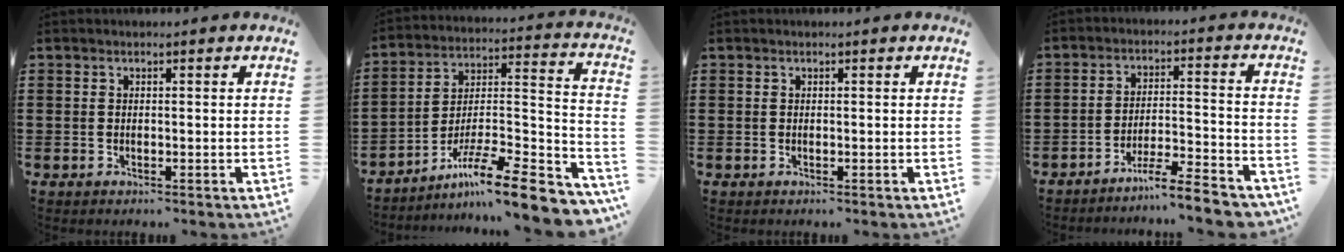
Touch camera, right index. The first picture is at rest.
{"total": 12.4, "force": [-9.1, 1.2, 8.4], "torque": [-0.129, 0.014, -0.167]}
{"total": 0.0}
{"total": 7.2, "force": [-6.5, 0.2, 3.1], "torque": [-0.052, 0.000, -0.122]}